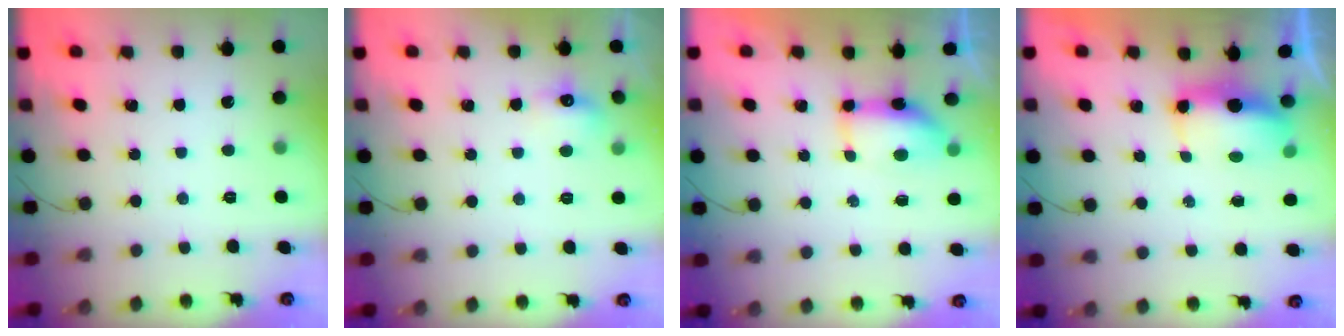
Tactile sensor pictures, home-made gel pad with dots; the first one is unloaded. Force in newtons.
{"total": 5.9, "press": 5.6, "slide": 1.7}
{"total": 9.5, "press": 7.8, "slide": 5.3}
{"total": 6.4, "press": 6.4, "slide": 0.6}